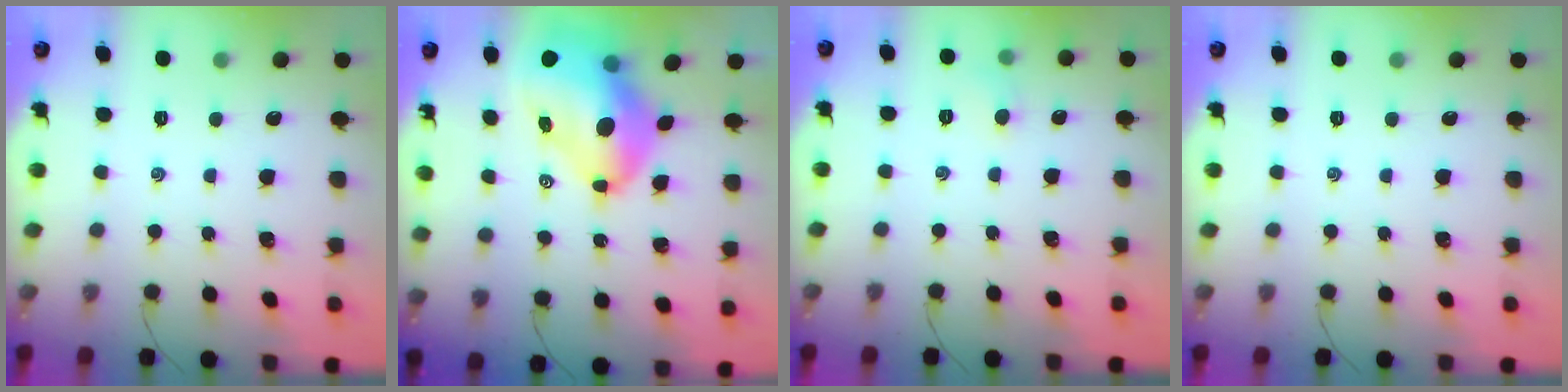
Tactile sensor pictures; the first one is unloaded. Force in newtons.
{"total": 16.8, "press": 16.1, "slide": 4.9}
{"total": 4.4, "press": 4.1, "slide": 1.4}
{"total": 0.0}